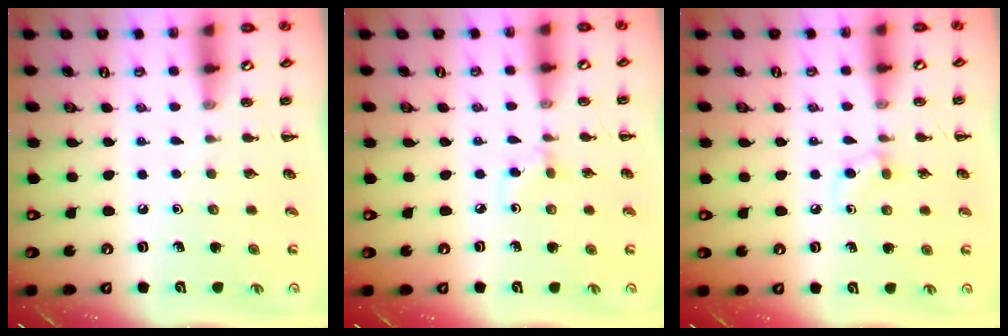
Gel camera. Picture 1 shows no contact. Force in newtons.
{"total": 2.6, "press": 2.3, "slide": 1.1}
{"total": 4.5, "press": 4.2, "slide": 1.6}